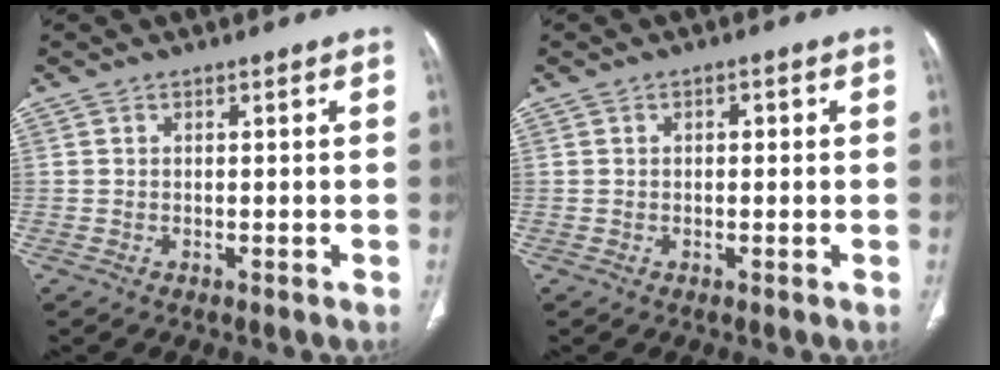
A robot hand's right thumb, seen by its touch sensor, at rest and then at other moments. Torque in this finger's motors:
{"motor_torque": [-0.33, -0.52, -0.05, 0.00, 0.06]}